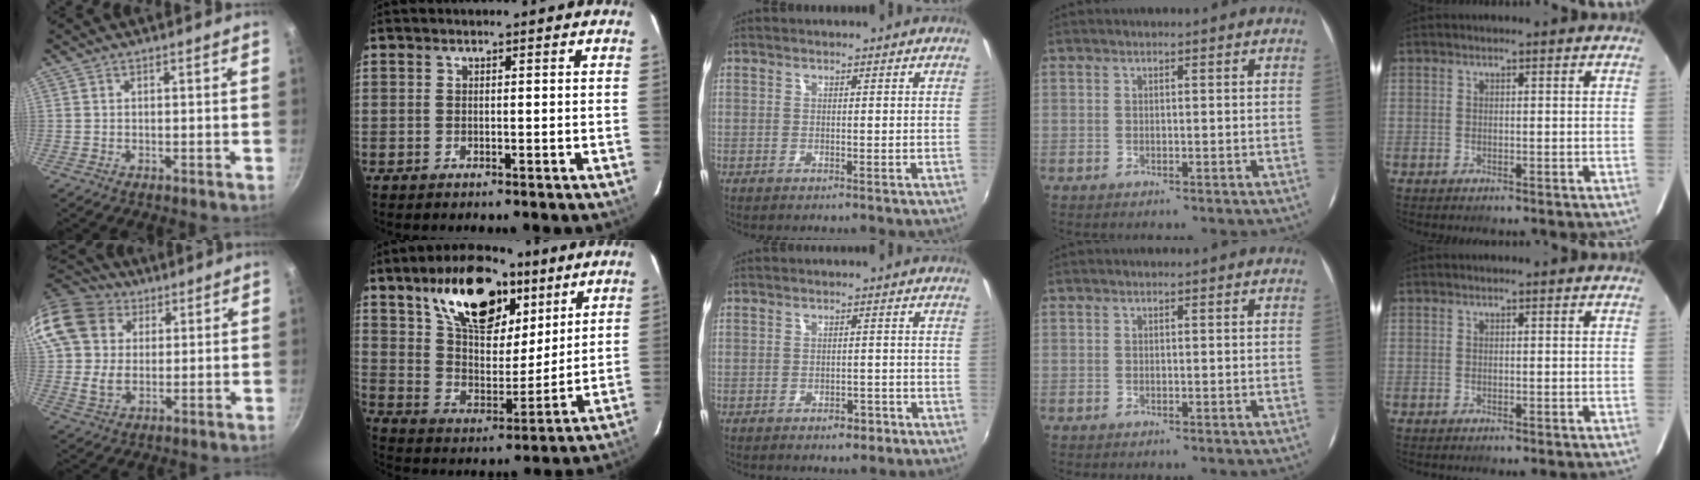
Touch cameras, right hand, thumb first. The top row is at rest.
{"thumb": {"total": 17.0, "force": [6.3, 12.9, 9.1], "torque": [-0.179, 0.003, 0.110]}, "index": {"total": 20.7, "force": [11.5, 10.3, 13.7], "torque": [-0.238, 0.029, 0.203]}, "middle": {"total": 2.8, "force": [-1.9, 1.6, 1.3], "torque": [-0.026, 0.000, -0.021]}}